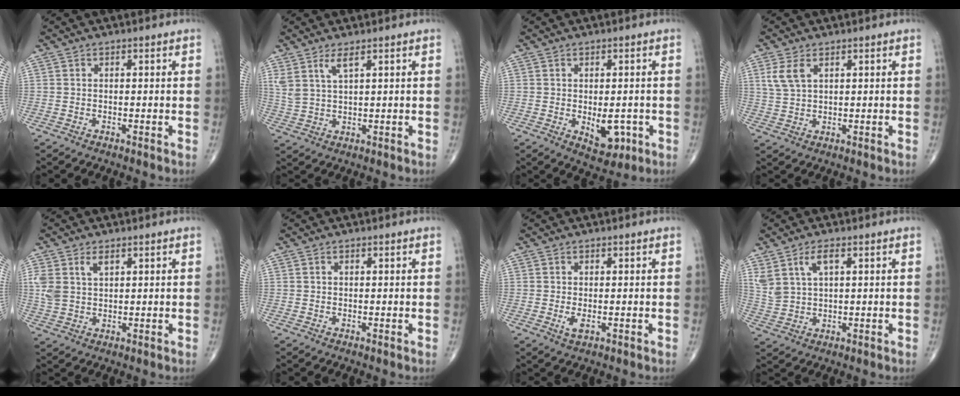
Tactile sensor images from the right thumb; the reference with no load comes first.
{"total": 4.1, "force": [2.6, 0.9, 3.1], "torque": [-0.074, -0.014, 0.060]}
{"total": 6.1, "force": [-1.4, 3.4, 4.8], "torque": [-0.043, -0.004, -0.008]}
{"total": 4.4, "force": [2.0, 2.4, 3.1], "torque": [-0.069, 0.002, 0.048]}
{"total": 5.9, "force": [2.3, 3.6, 4.2], "torque": [-0.093, 0.000, 0.052]}
{"total": 0.0}
{"total": 1.9, "force": [-0.4, 0.8, 1.7], "torque": [-0.033, -0.005, -0.006]}
{"total": 5.8, "force": [2.8, 2.6, 4.3], "torque": [-0.091, -0.007, 0.065]}